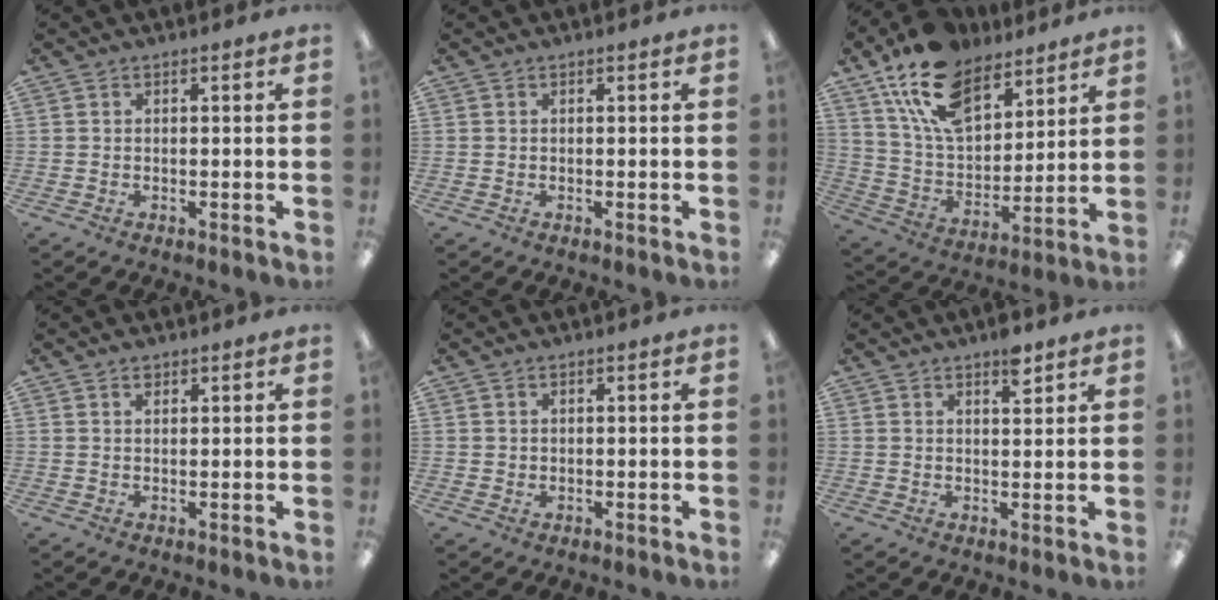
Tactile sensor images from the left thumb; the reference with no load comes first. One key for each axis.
{"total": 0.0}
{"total": 18.0, "fx": 12.0, "fy": 9.5, "fz": 9.5, "tx": -0.186, "ty": -0.049, "tz": 0.222}
{"total": 1.2, "fx": 0.9, "fy": 0.5, "fz": 0.5, "tx": -0.004, "ty": -0.003, "tz": 0.016}
{"total": 0.9, "fx": 0.5, "fy": 0.8, "fz": 0.1, "tx": -0.003, "ty": 0.004, "tz": 0.008}
{"total": 4.3, "fx": 3.1, "fy": 1.4, "fz": 2.7, "tx": -0.029, "ty": -0.018, "tz": 0.047}